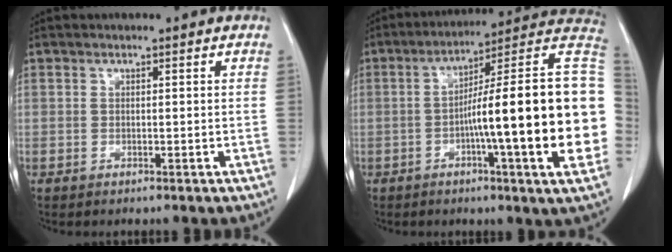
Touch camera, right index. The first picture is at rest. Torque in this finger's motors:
{"motor_torque": [2.14, 0.00, 1.02, 0.17]}